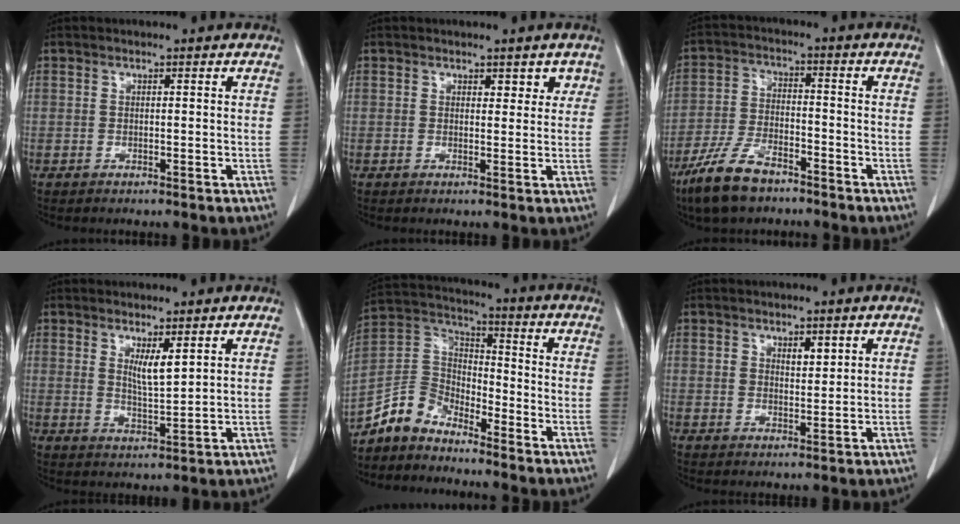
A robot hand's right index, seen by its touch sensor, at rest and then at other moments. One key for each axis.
{"total": 2.4, "fx": 1.3, "fy": 1.6, "fz": 1.3, "tx": -0.002, "ty": 0.002, "tz": 0.015}
{"total": 9.6, "fx": -7.0, "fy": 3.3, "fz": 5.6, "tx": -0.125, "ty": -0.014, "tz": -0.136}
{"total": 3.8, "fx": 1.8, "fy": 0.5, "fz": 3.3, "tx": -0.061, "ty": -0.010, "tz": 0.037}
{"total": 7.9, "fx": -7.1, "fy": 3.0, "fz": 1.6, "tx": -0.042, "ty": 0.032, "tz": -0.147}
{"total": 2.3, "fx": 1.2, "fy": 1.3, "fz": 1.5, "tx": -0.023, "ty": -0.002, "tz": 0.021}